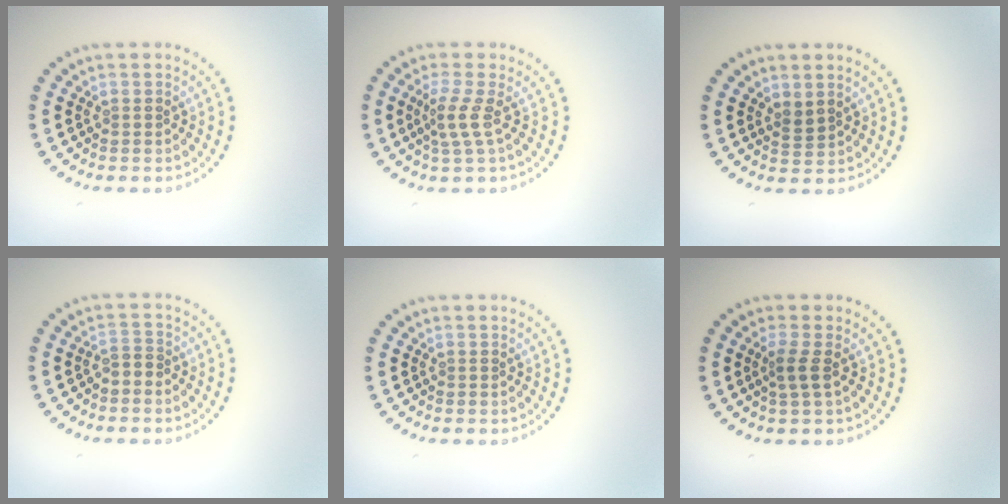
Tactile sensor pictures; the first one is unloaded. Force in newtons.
{"total": 2.2, "press": 1.4, "slide": 1.7}
{"total": 1.2, "press": 1.0, "slide": 0.7}
{"total": 1.3, "press": 1.0, "slide": 0.9}
{"total": 0.0}
{"total": 1.6, "press": 1.3, "slide": 1.0}